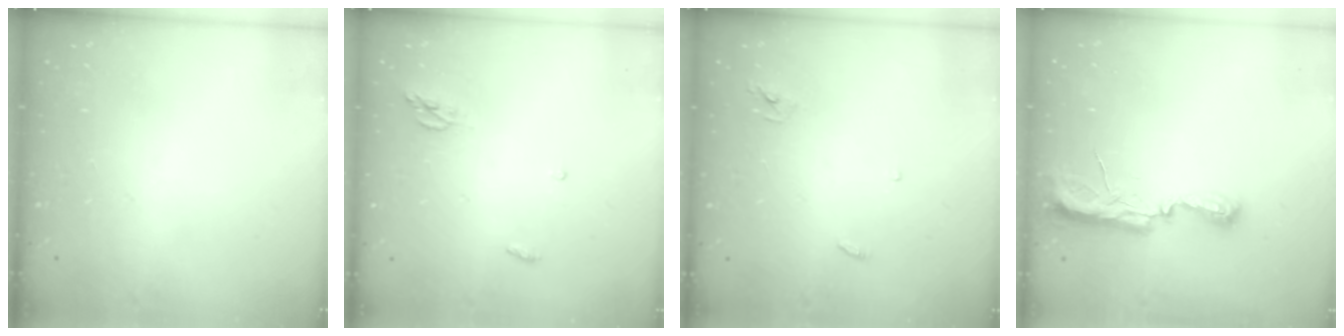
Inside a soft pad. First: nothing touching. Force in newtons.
{"total": 4.3, "press": 4.3, "slide": 0.3}
{"total": 2.9, "press": 2.9, "slide": 0.2}
{"total": 9.4, "press": 8.3, "slide": 4.5}